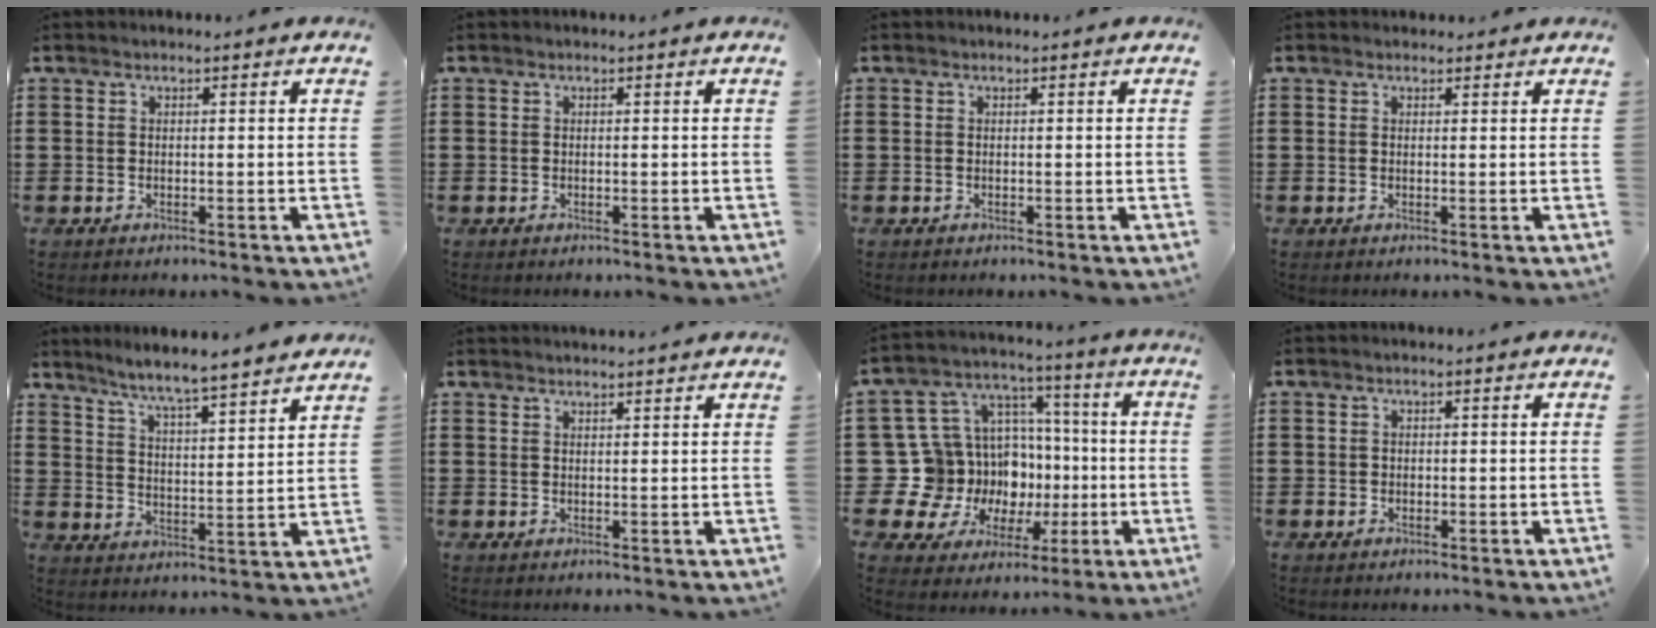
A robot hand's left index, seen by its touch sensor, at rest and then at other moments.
{"total": 0.0}
{"total": 0.0}
{"total": 0.9, "force": [0.7, 0.5, 0.1], "torque": [-0.003, 0.004, 0.014]}
{"total": 5.4, "force": [5.1, -0.8, 1.6], "torque": [-0.057, -0.041, 0.082]}
{"total": 1.5, "force": [1.5, -0.1, 0.1], "torque": [-0.005, 0.001, 0.031]}
{"total": 14.1, "force": [-2.8, 13.3, 3.9], "torque": [-0.140, -0.033, -0.019]}
{"total": 0.6, "force": [0.0, 0.6, 0.1], "torque": [-0.005, 0.003, 0.000]}